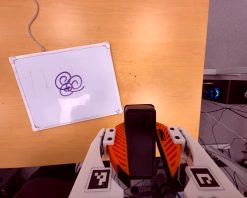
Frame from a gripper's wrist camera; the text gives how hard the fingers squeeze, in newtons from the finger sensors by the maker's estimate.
{"total": 6.6, "left": 5.4, "right": 7.8}